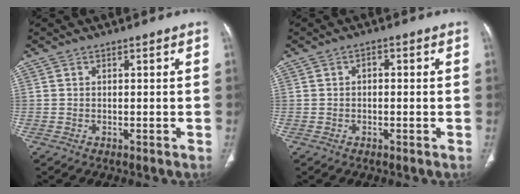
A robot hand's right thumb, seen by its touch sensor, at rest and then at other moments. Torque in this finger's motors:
{"motor_torque": [-0.22, -0.15, 0.32, 0.04, -0.01]}